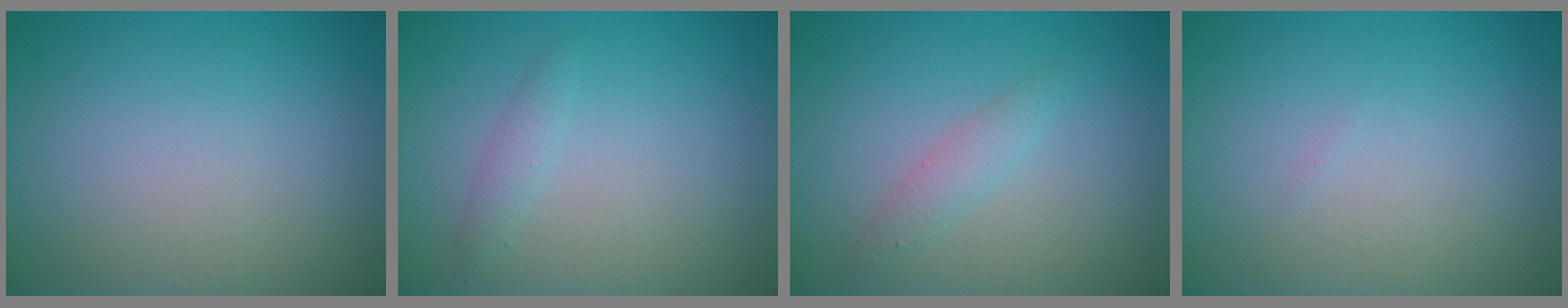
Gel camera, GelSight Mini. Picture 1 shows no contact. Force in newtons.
{"total": 1.1, "press": 1.1, "slide": 0.0}
{"total": 1.5, "press": 1.5, "slide": 0.0}
{"total": 0.0}